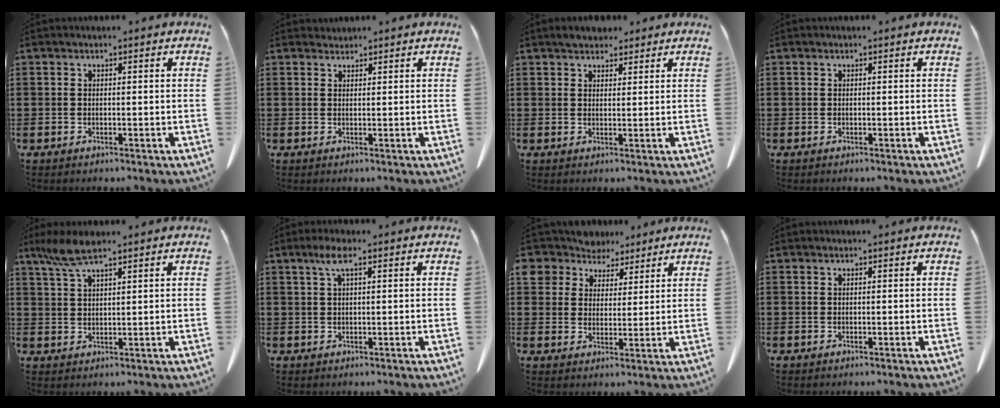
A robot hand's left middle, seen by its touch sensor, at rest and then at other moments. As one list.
[{"total": 1.0, "force": [1.0, 0.3, -0.1], "torque": [-0.001, 0.001, 0.020]}, {"total": 2.6, "force": [2.2, 1.1, 0.5], "torque": [0.001, 0.000, 0.040]}, {"total": 0.0}, {"total": 5.2, "force": [3.6, 0.8, 3.6], "torque": [-0.086, -0.004, 0.064]}, {"total": 3.2, "force": [1.3, 0.7, 2.8], "torque": [-0.060, 0.006, 0.022]}, {"total": 5.7, "force": [4.6, 3.3, 0.2], "torque": [-0.037, -0.016, 0.085]}, {"total": 0.0}]